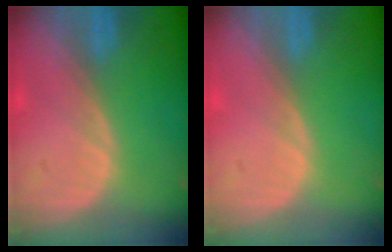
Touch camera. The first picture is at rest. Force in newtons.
{"total": 0.0}